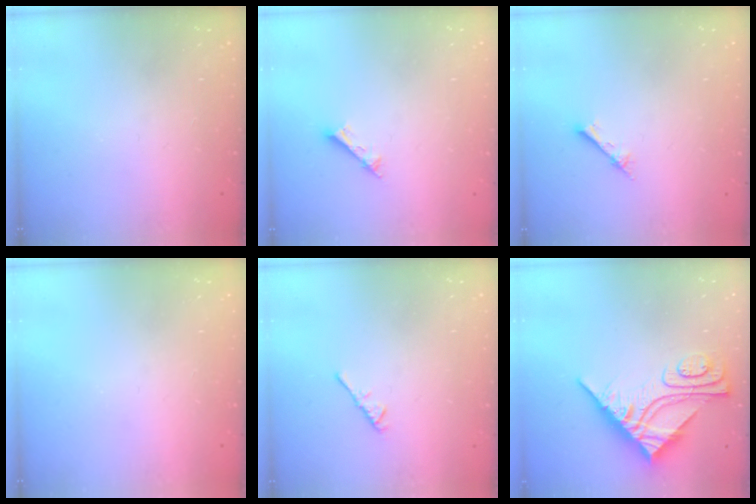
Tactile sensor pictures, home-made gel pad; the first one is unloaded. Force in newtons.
{"total": 2.2, "press": 2.1, "slide": 0.4}
{"total": 2.4, "press": 2.4, "slide": 0.3}
{"total": 0.0}
{"total": 2.4, "press": 2.3, "slide": 0.6}
{"total": 10.6, "press": 10.5, "slide": 1.0}